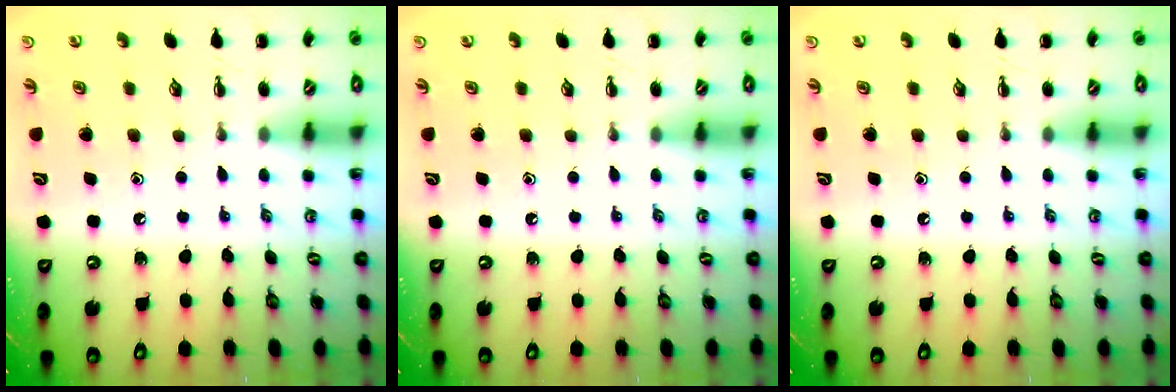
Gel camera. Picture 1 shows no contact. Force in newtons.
{"total": 0.0}
{"total": 0.0}